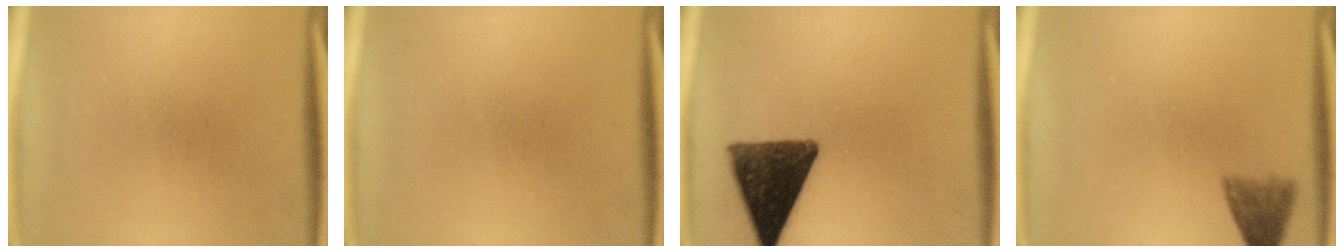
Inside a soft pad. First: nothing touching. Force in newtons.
{"total": 0.0}
{"total": 12.4}
{"total": 3.8}